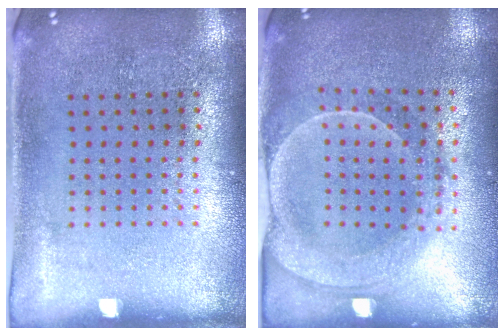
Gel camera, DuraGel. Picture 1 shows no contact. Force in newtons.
{"total": 2.1, "press": 2.0, "slide": 0.7}